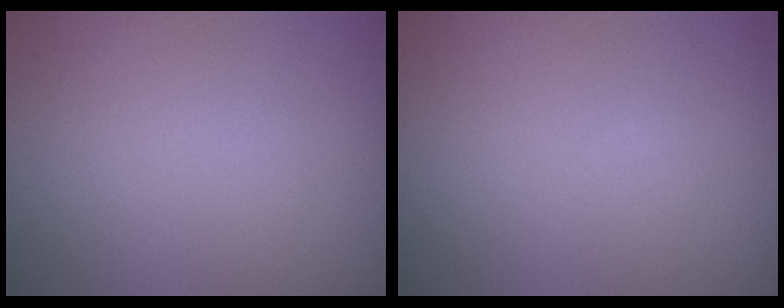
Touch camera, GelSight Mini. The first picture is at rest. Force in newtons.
{"total": 0.0}